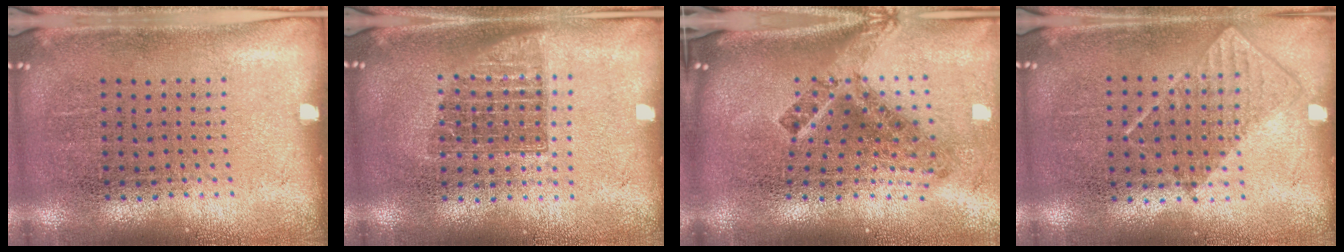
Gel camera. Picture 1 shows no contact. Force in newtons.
{"total": 1.4, "press": 1.1, "slide": 0.8}
{"total": 3.0, "press": 1.7, "slide": 2.4}
{"total": 0.8, "press": 0.8, "slide": 0.4}